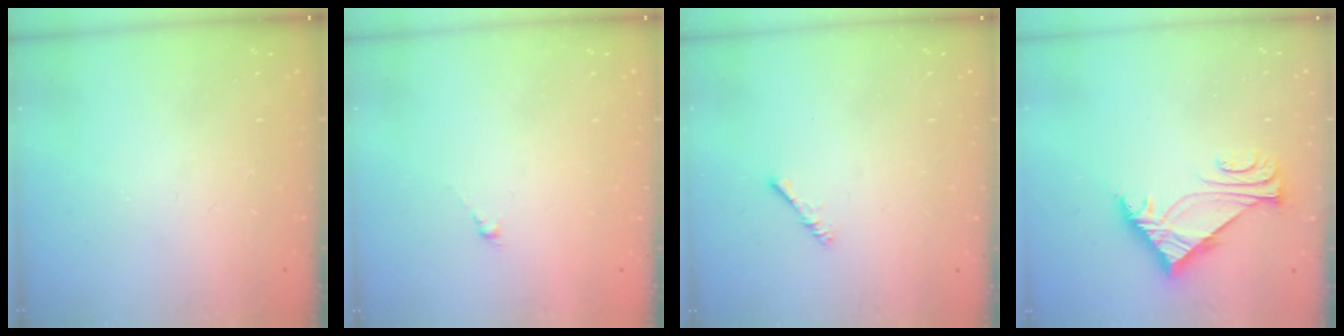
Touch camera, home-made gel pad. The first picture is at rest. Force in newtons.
{"total": 0.0}
{"total": 1.5, "press": 1.4, "slide": 0.3}
{"total": 6.4, "press": 6.4, "slide": 0.8}